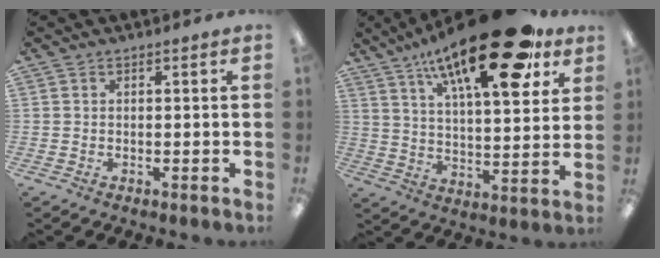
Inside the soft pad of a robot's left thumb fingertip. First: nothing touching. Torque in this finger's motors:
{"motor_torque": [0.55, 1.21, 1.82, -0.95, 0.19]}